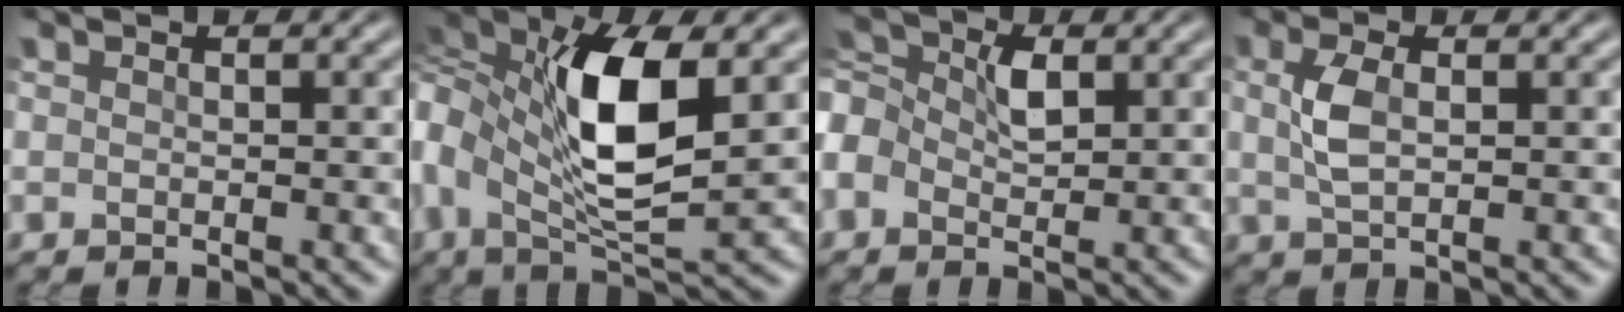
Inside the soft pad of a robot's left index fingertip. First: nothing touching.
{"total": 10.7, "force": [2.1, 4.7, 9.4], "torque": [-0.188, 0.009, 0.029]}
{"total": 5.0, "force": [-0.3, 3.6, 3.5], "torque": [-0.081, 0.012, -0.010]}
{"total": 2.8, "force": [0.2, 1.3, 2.4], "torque": [-0.057, 0.004, 0.004]}